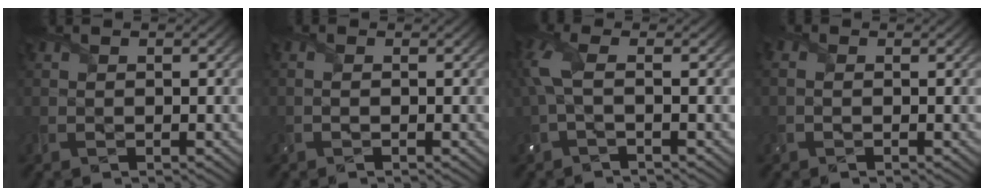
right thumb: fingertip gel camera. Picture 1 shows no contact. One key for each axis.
{"total": 0.5, "fx": -0.3, "fy": 0.2, "fz": 0.4, "tx": -0.010, "ty": -0.001, "tz": -0.004}
{"total": 3.9, "fx": 0.2, "fy": 1.1, "fz": 3.7, "tx": -0.101, "ty": 0.005, "tz": -0.004}
{"total": 1.3, "fx": -0.2, "fy": 1.0, "fz": 0.9, "tx": -0.024, "ty": 0.003, "tz": -0.007}